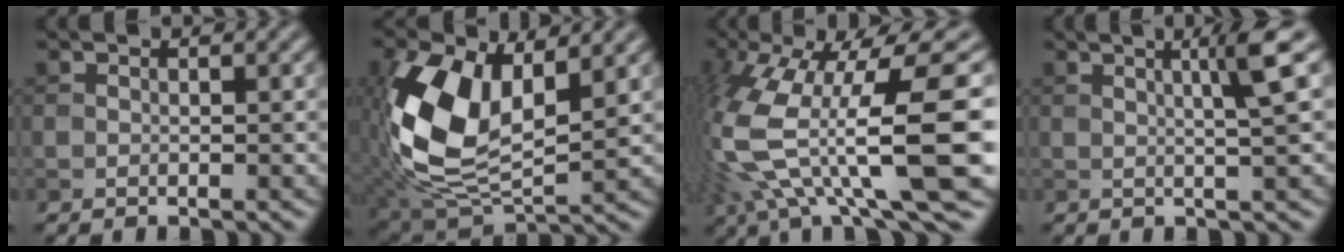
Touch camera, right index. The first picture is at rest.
{"total": 10.4, "force": [1.4, 5.8, 8.5], "torque": [-0.191, -0.005, 0.026]}
{"total": 15.2, "force": [-1.1, 5.1, 14.2], "torque": [-0.284, 0.005, -0.008]}
{"total": 3.8, "force": [1.1, 0.2, 3.6], "torque": [-0.053, 0.008, 0.018]}